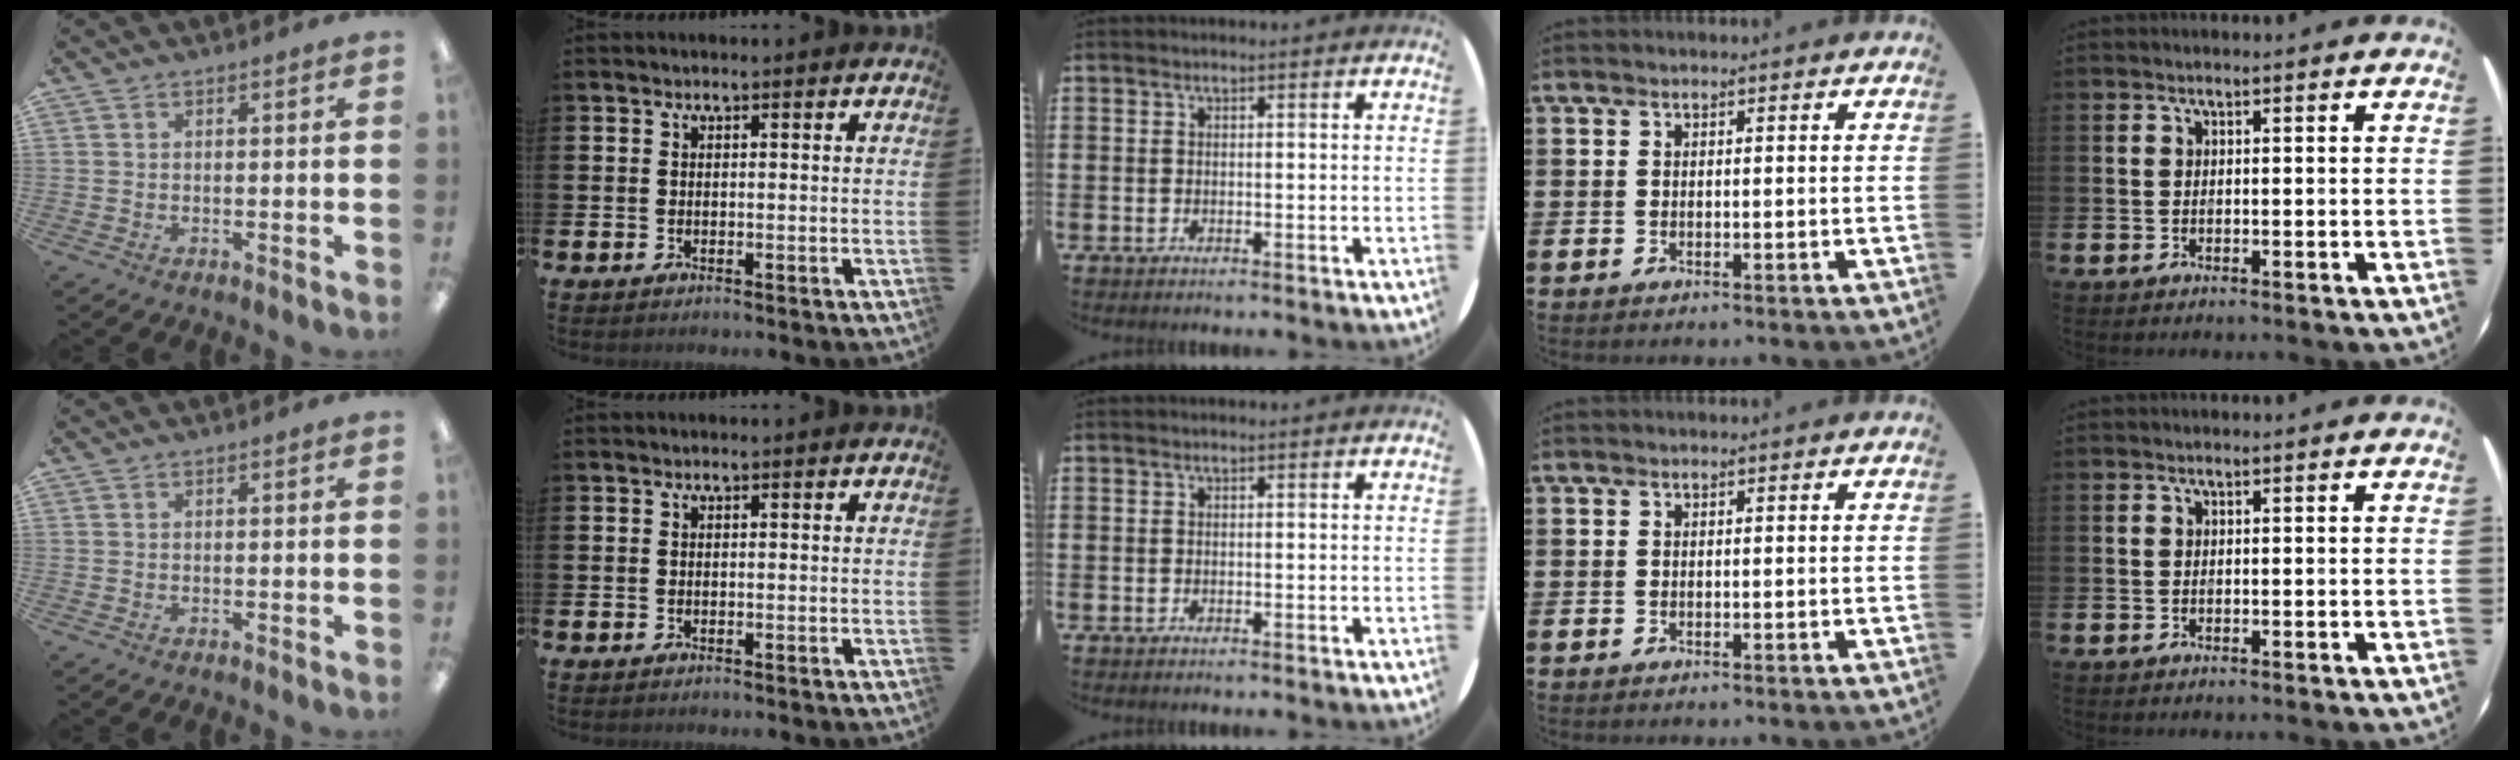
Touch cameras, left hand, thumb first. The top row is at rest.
{}